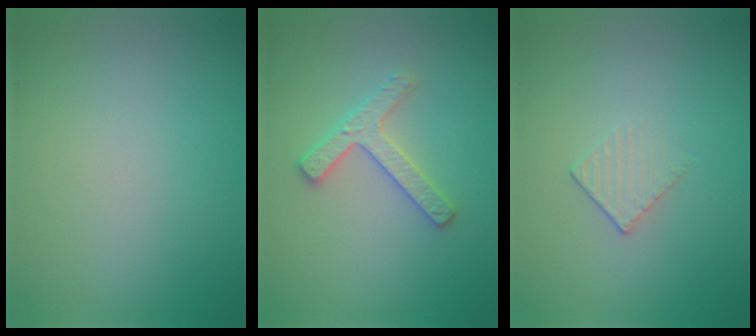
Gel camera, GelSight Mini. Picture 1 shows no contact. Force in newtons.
{"total": 2.5, "press": 2.5, "slide": 0.4}
{"total": 1.2, "press": 0.5, "slide": 1.1}